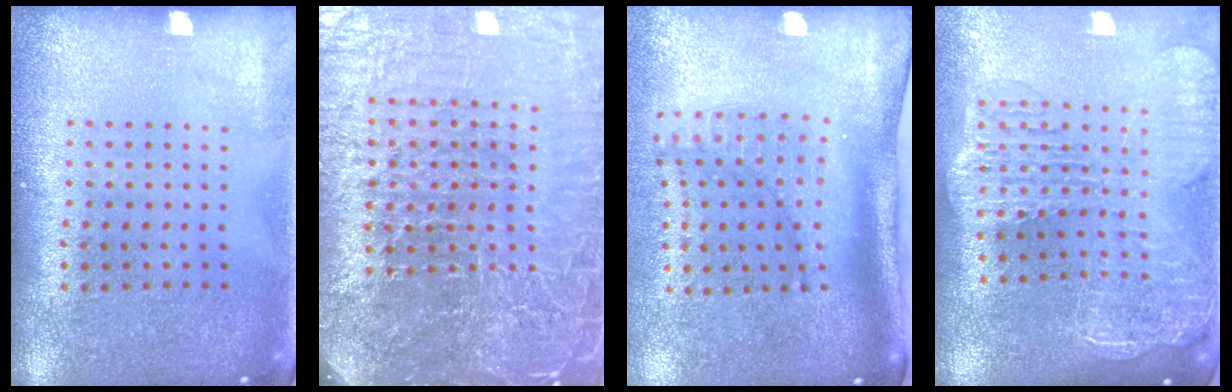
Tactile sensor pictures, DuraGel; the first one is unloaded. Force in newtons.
{"total": 6.8, "press": 6.0, "slide": 3.3}
{"total": 2.1, "press": 1.5, "slide": 1.5}
{"total": 2.9, "press": 2.4, "slide": 1.7}